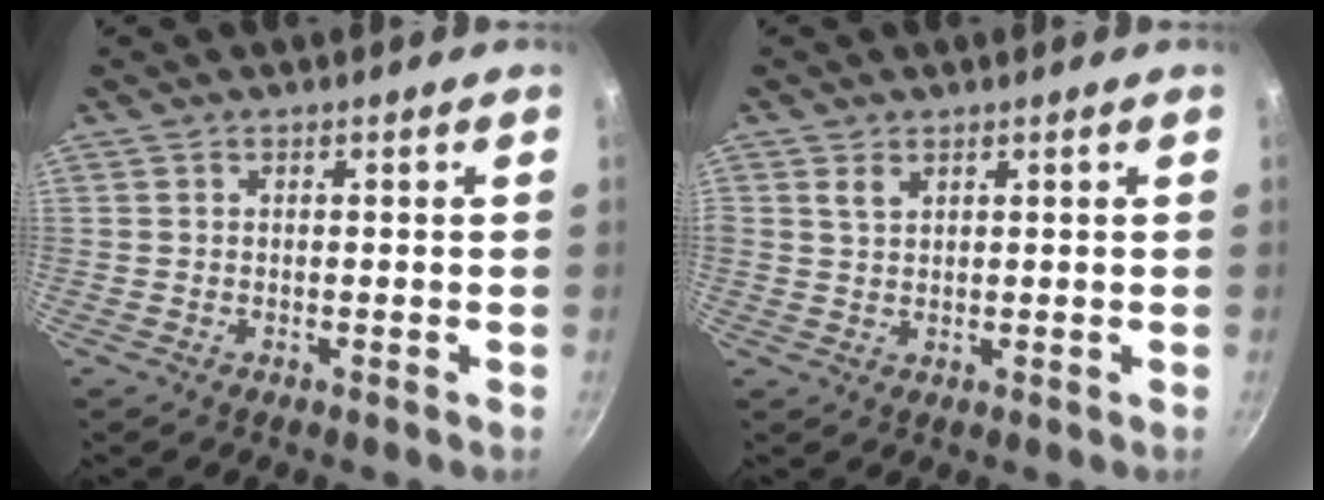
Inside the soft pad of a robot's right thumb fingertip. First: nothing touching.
{"total": 2.1, "force": [1.1, 1.3, 1.2], "torque": [-0.019, -0.004, 0.022]}